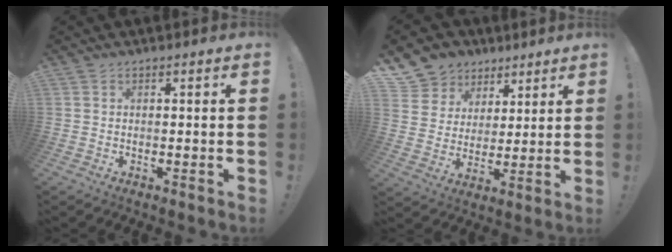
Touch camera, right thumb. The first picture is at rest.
{"total": 9.7, "force": [5.3, 8.0, 1.5], "torque": [-0.030, -0.039, 0.110]}